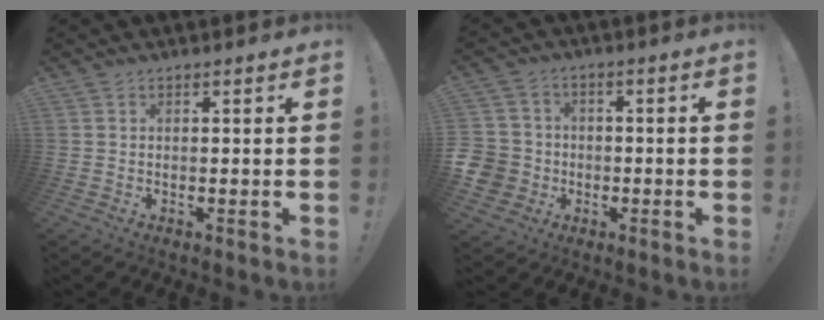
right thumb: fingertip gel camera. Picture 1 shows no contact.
{"total": 8.2, "force": [-1.9, 7.7, 2.1], "torque": [-0.049, 0.021, -0.031]}